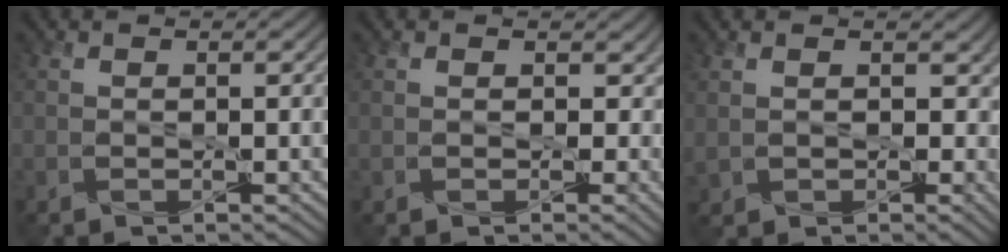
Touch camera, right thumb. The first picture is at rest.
{"total": 3.7, "force": [0.0, 3.1, 2.1], "torque": [-0.030, -0.007, -0.003]}
{"total": 7.0, "force": [0.4, 5.5, 4.4], "torque": [-0.096, -0.030, 0.007]}